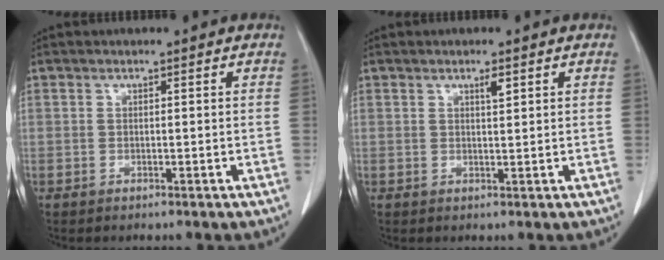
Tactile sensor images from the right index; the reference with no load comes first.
{"total": 1.4, "force": [0.8, 0.2, 1.1], "torque": [-0.022, -0.003, 0.013]}